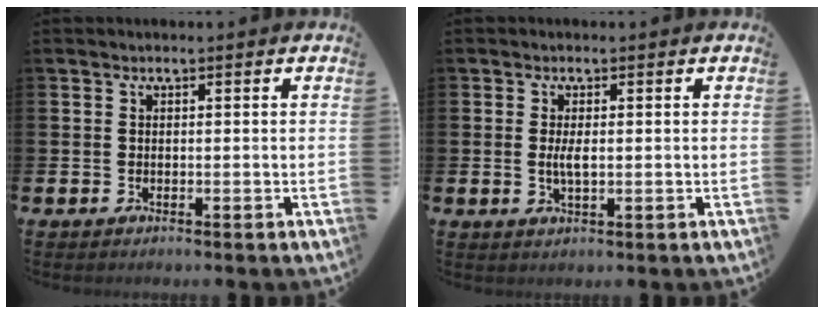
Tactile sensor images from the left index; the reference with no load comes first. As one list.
[{"total": 2.1, "force": [0.0, 0.7, 2.0], "torque": [-0.038, 0.001, -0.001]}]